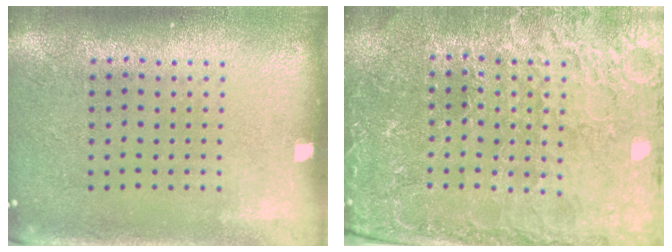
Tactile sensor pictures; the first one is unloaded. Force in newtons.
{"total": 4.1, "press": 4.0, "slide": 1.0}